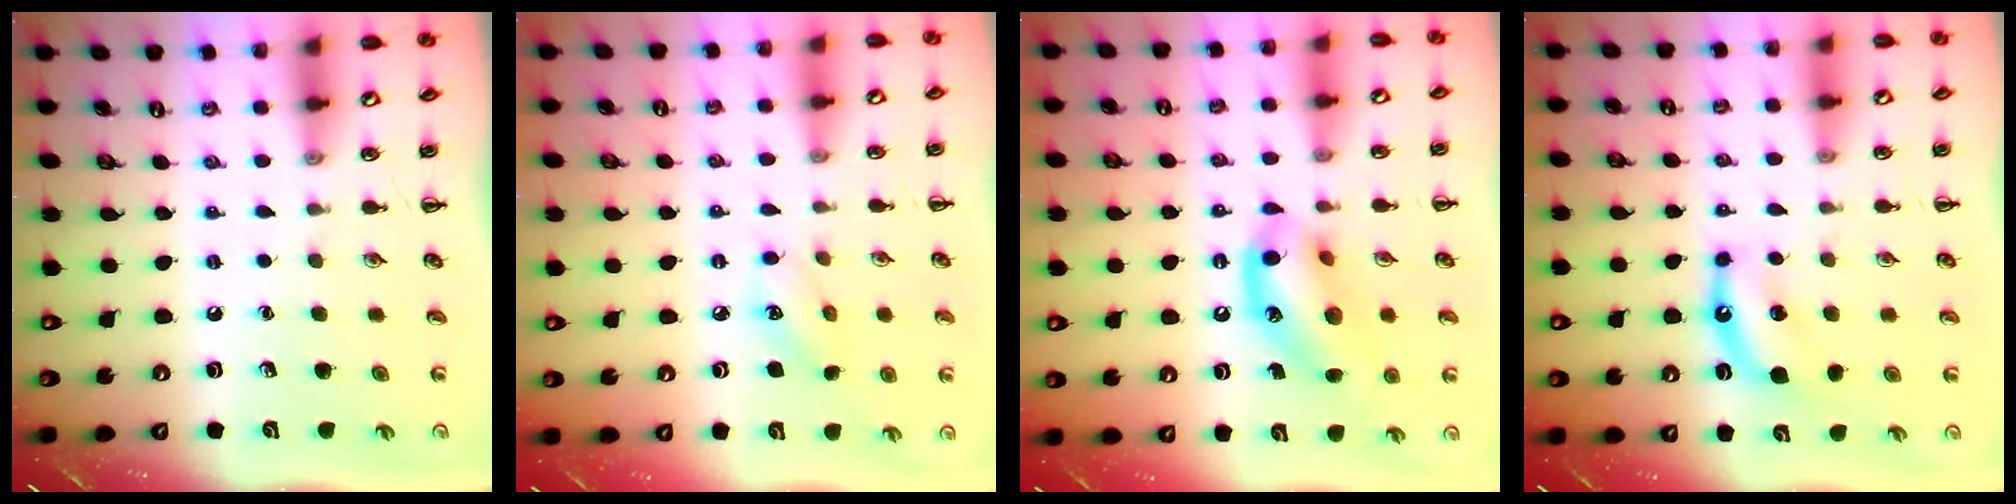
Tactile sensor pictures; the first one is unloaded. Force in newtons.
{"total": 5.8, "press": 5.7, "slide": 1.2}
{"total": 14.8, "press": 14.4, "slide": 3.3}
{"total": 6.9, "press": 6.9, "slide": 1.0}